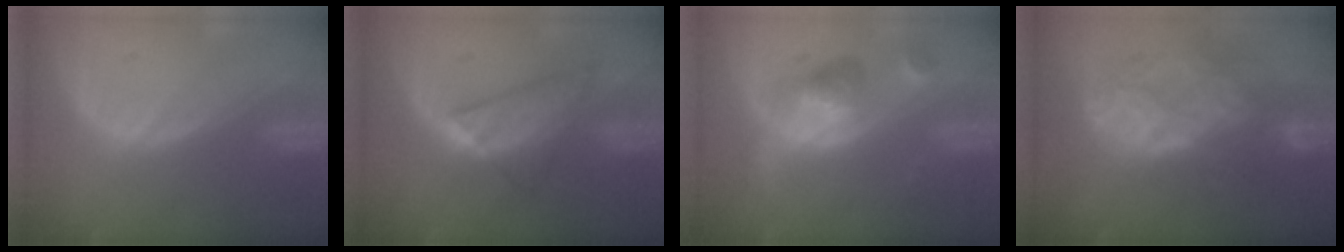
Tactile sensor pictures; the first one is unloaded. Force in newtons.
{"total": 5.9, "press": 5.9, "slide": 0.7}
{"total": 6.3, "press": 5.7, "slide": 2.5}
{"total": 9.0, "press": 7.7, "slide": 4.6}